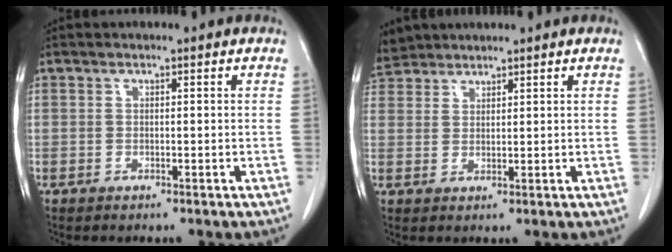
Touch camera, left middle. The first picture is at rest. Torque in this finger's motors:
{"motor_torque": [1.07, -1.07, 1.06, 0.19]}